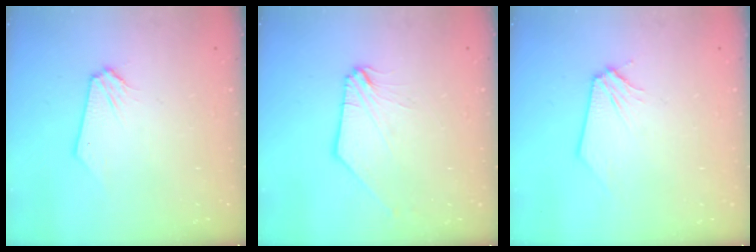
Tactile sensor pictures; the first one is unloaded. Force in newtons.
{"total": 1.6, "press": 1.6, "slide": 0.4}
{"total": 0.0}